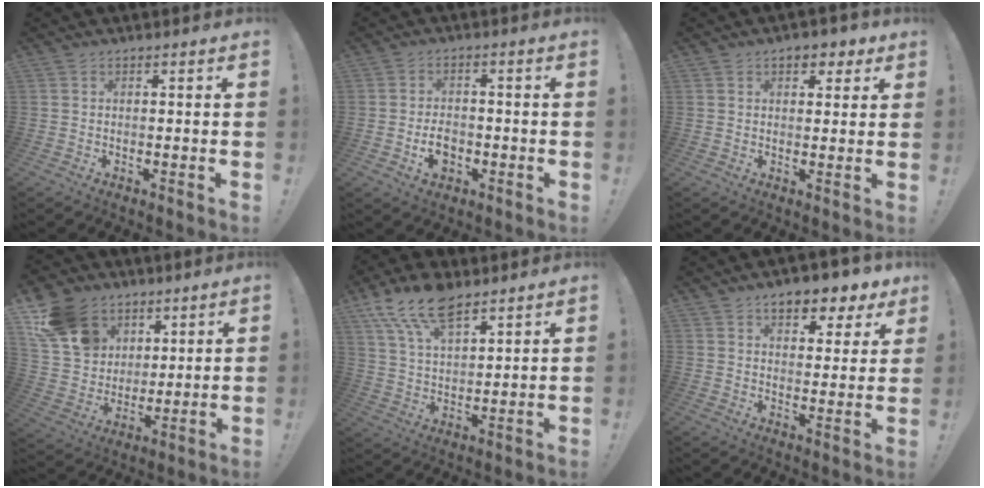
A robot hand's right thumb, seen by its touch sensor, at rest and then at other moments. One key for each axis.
{"total": 5.6, "fx": -2.0, "fy": 4.0, "fz": 3.3, "tx": -0.041, "ty": 0.002, "tz": -0.037}
{"total": 4.7, "fx": 2.5, "fy": 3.0, "fz": 2.6, "tx": -0.022, "ty": -0.009, "tz": 0.038}
{"total": 17.2, "fx": 8.8, "fy": 13.0, "fz": 6.9, "tx": -0.127, "ty": -0.041, "tz": 0.185}
{"total": 14.6, "fx": 9.9, "fy": 7.0, "fz": 8.1, "tx": -0.147, "ty": -0.047, "tz": 0.183}
{"total": 8.7, "fx": 5.9, "fy": 4.3, "fz": 4.7, "tx": -0.050, "ty": -0.040, "tz": 0.102}